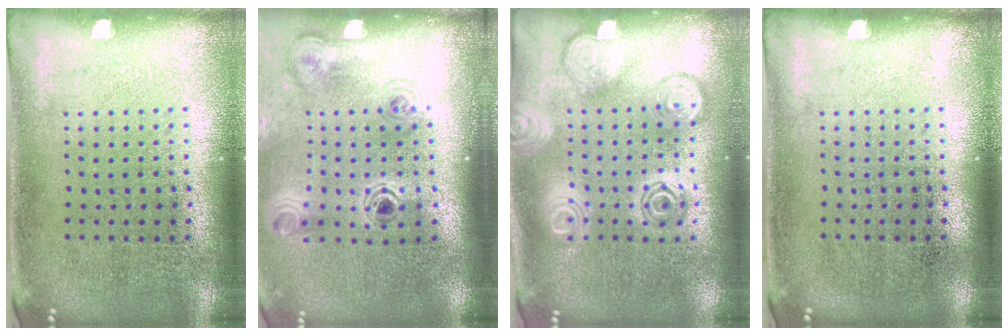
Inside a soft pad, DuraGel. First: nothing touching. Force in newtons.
{"total": 1.2, "press": 1.2, "slide": 0.3}
{"total": 3.0, "press": 3.0, "slide": 0.4}
{"total": 0.0}